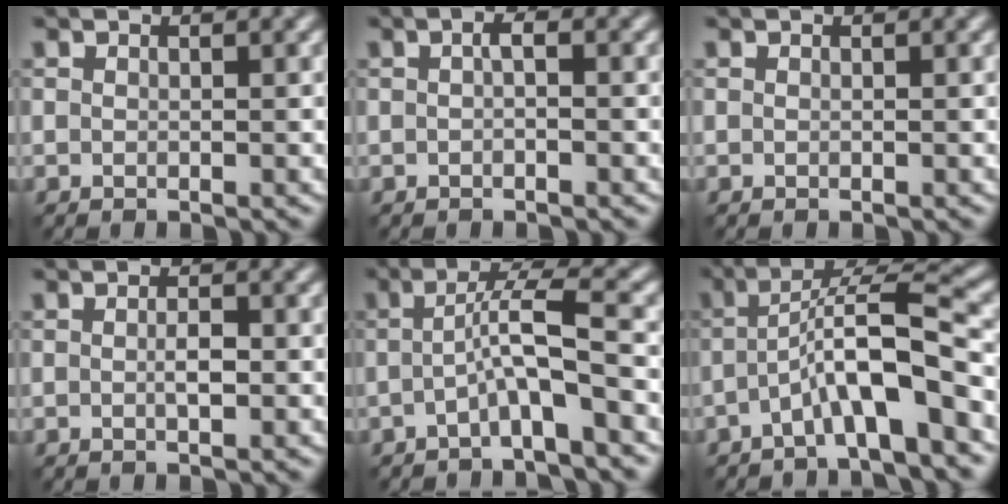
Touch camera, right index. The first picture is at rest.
{"total": 1.0, "force": [-0.1, 0.2, 0.9], "torque": [-0.018, 0.002, -0.002]}
{"total": 0.0}
{"total": 1.4, "force": [-0.1, 0.4, 1.3], "torque": [-0.024, -0.001, -0.002]}
{"total": 4.2, "force": [-1.1, 0.3, 4.0], "torque": [-0.071, 0.017, -0.028]}
{"total": 6.5, "force": [-2.2, 1.0, 6.0], "torque": [-0.105, 0.024, -0.043]}